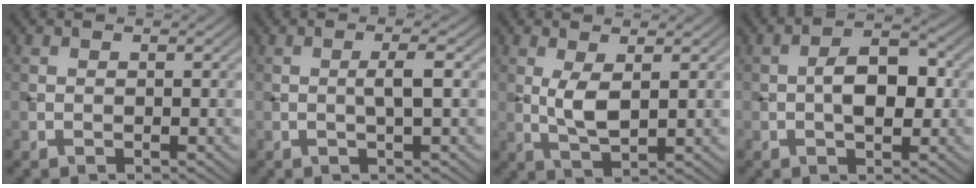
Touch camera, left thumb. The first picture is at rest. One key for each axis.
{"total": 2.1, "fx": 0.1, "fy": 0.1, "fz": 2.1, "tx": -0.037, "ty": 0.005, "tz": -0.002}
{"total": 4.0, "fx": 0.8, "fy": 1.5, "fz": 3.7, "tx": -0.082, "ty": -0.004, "tz": 0.021}
{"total": 5.3, "fx": -0.3, "fy": 2.9, "fz": 4.5, "tx": -0.070, "ty": 0.006, "tz": -0.008}